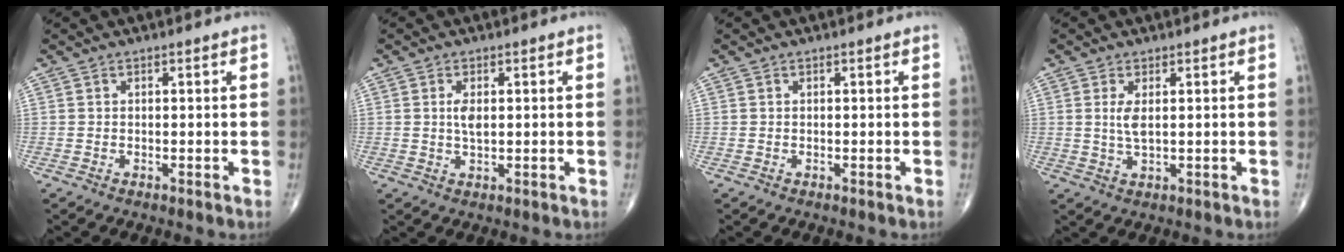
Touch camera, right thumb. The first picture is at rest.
{"total": 2.9, "force": [0.4, 1.3, 2.5], "torque": [-0.048, -0.004, 0.009]}
{"total": 0.0}
{"total": 3.2, "force": [0.6, 1.0, 2.9], "torque": [-0.065, -0.008, 0.017]}